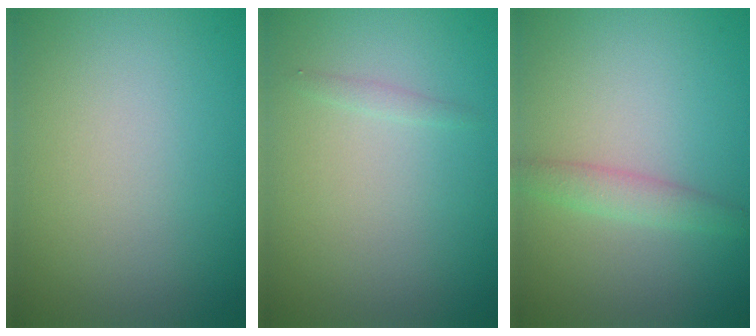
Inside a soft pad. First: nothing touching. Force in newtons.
{"total": 0.6, "press": 0.6, "slide": 0.0}
{"total": 1.8, "press": 1.8, "slide": 0.1}